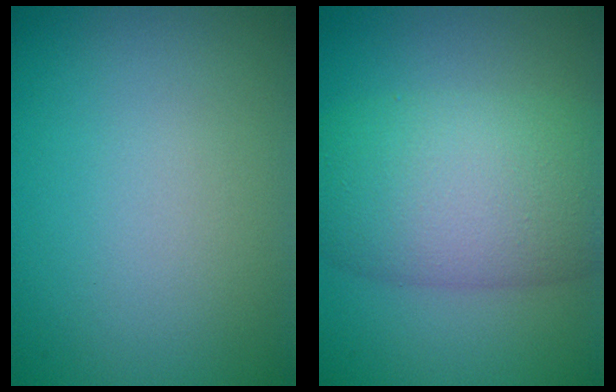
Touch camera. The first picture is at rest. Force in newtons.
{"total": 9.1, "press": 9.1, "slide": 0.5}